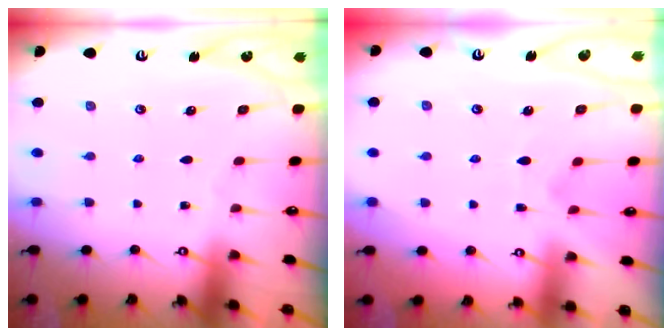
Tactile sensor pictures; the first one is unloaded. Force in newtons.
{"total": 2.9, "press": 2.8, "slide": 1.0}